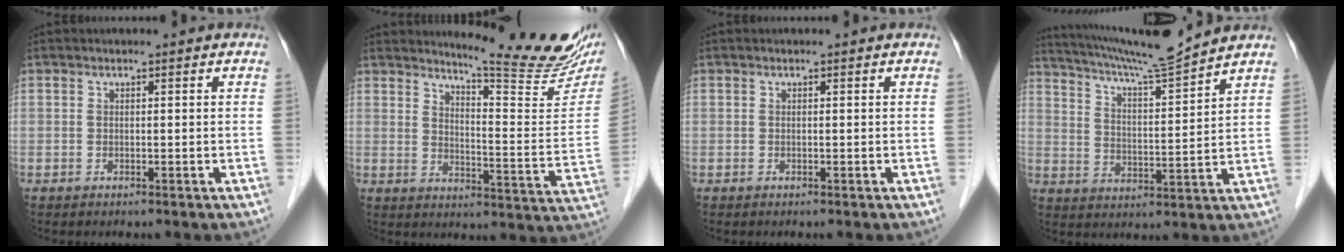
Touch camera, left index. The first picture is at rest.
{"total": 17.7, "force": [15.8, 0.8, 8.0], "torque": [-0.110, -0.091, 0.192]}
{"total": 0.0}
{"total": 12.1, "force": [11.2, -2.1, 4.0], "torque": [-0.079, -0.016, 0.190]}